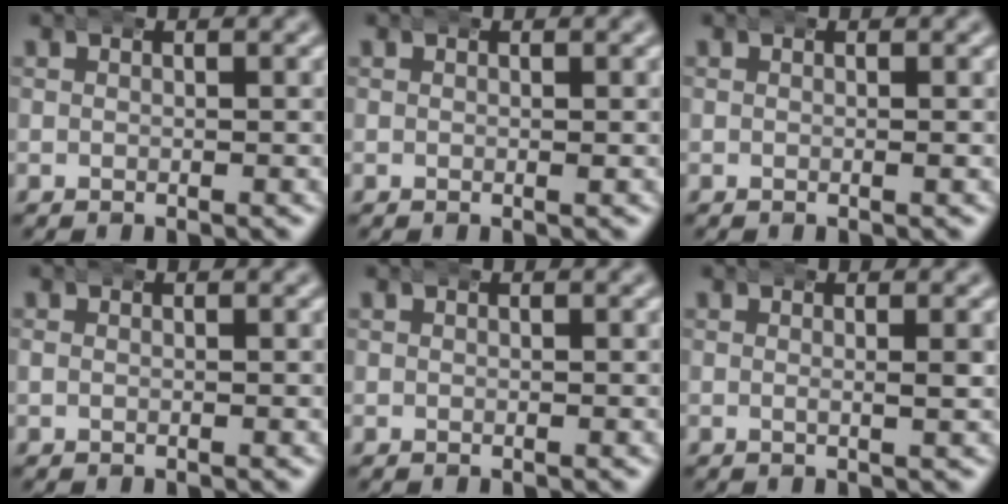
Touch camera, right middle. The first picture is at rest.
{"total": 0.0}
{"total": 0.0}
{"total": 0.6, "force": [0.0, 0.5, 0.3], "torque": [-0.006, 0.004, -0.005]}
{"total": 0.0}
{"total": 1.6, "force": [0.4, 0.3, 1.5], "torque": [-0.023, 0.005, -0.002]}